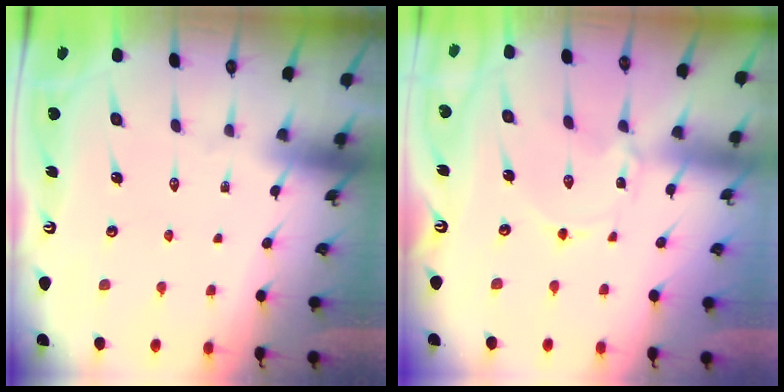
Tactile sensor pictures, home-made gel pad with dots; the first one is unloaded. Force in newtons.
{"total": 2.2, "press": 2.2, "slide": 0.3}